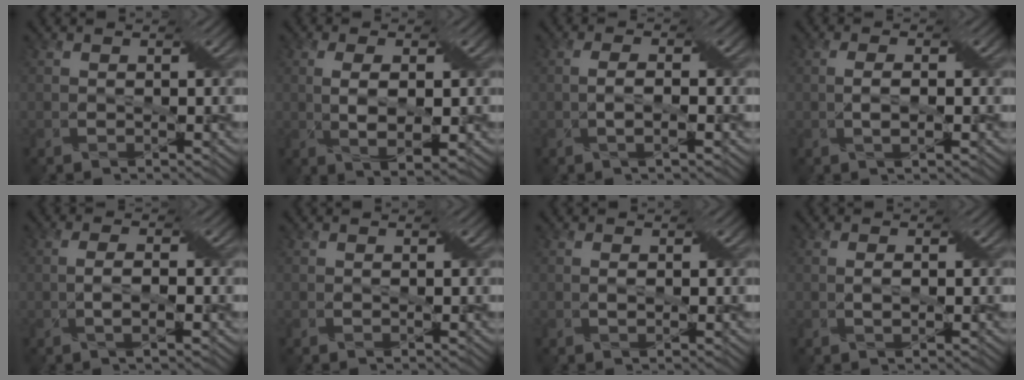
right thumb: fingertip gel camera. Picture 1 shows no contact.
{"total": 5.0, "force": [-0.1, 1.9, 4.6], "torque": [-0.096, -0.002, 0.003]}
{"total": 2.1, "force": [-0.5, 0.4, 2.0], "torque": [-0.044, 0.004, -0.010]}
{"total": 2.2, "force": [-0.4, 0.6, 2.1], "torque": [-0.045, 0.004, -0.006]}
{"total": 2.4, "force": [-0.5, 0.5, 2.3], "torque": [-0.051, 0.003, -0.010]}
{"total": 0.0}
{"total": 0.7, "force": [0.1, 0.3, 0.6], "torque": [-0.015, 0.000, 0.002]}
{"total": 1.2, "force": [0.0, 0.4, 1.1], "torque": [-0.024, 0.002, 0.001]}